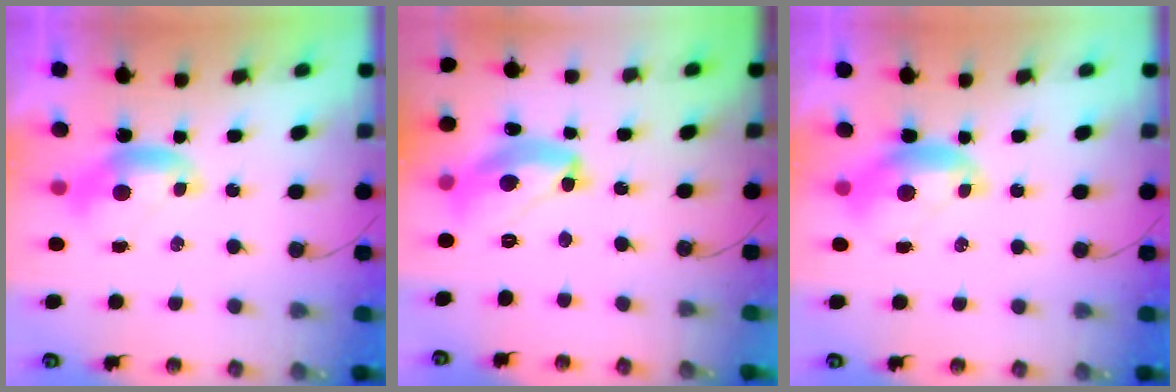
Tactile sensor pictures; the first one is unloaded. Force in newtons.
{"total": 10.8, "press": 10.7, "slide": 0.9}
{"total": 1.6, "press": 1.6, "slide": 0.4}